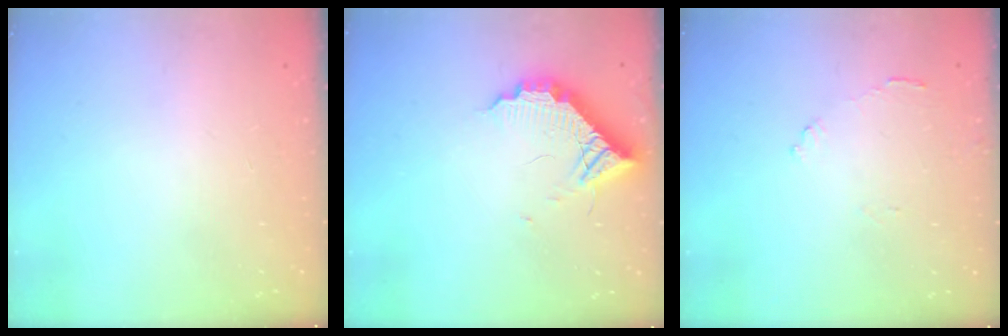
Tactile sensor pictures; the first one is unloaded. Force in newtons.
{"total": 11.1, "press": 11.1, "slide": 0.5}
{"total": 8.1, "press": 8.1, "slide": 0.6}